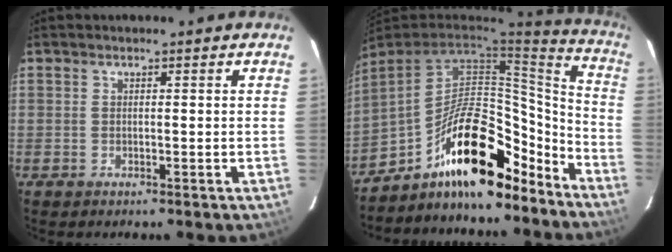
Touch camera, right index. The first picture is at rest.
{"total": 19.8, "force": [-13.8, 7.5, 12.1], "torque": [-0.193, 0.030, -0.207]}